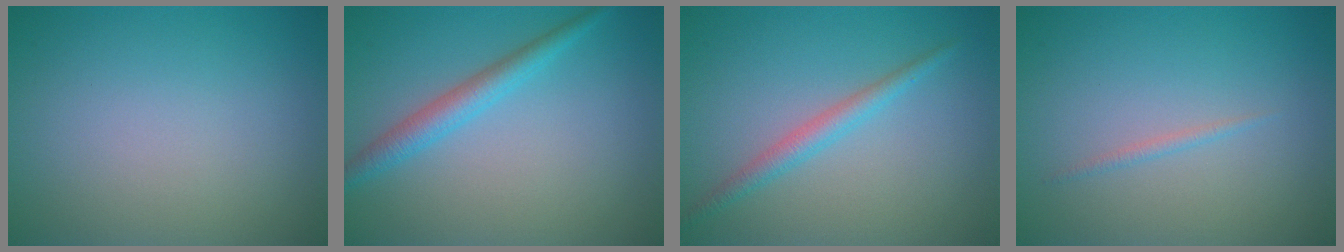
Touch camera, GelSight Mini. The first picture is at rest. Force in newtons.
{"total": 2.7, "press": 2.7, "slide": 0.1}
{"total": 2.0, "press": 2.0, "slide": 0.1}
{"total": 0.6, "press": 0.6, "slide": 0.0}